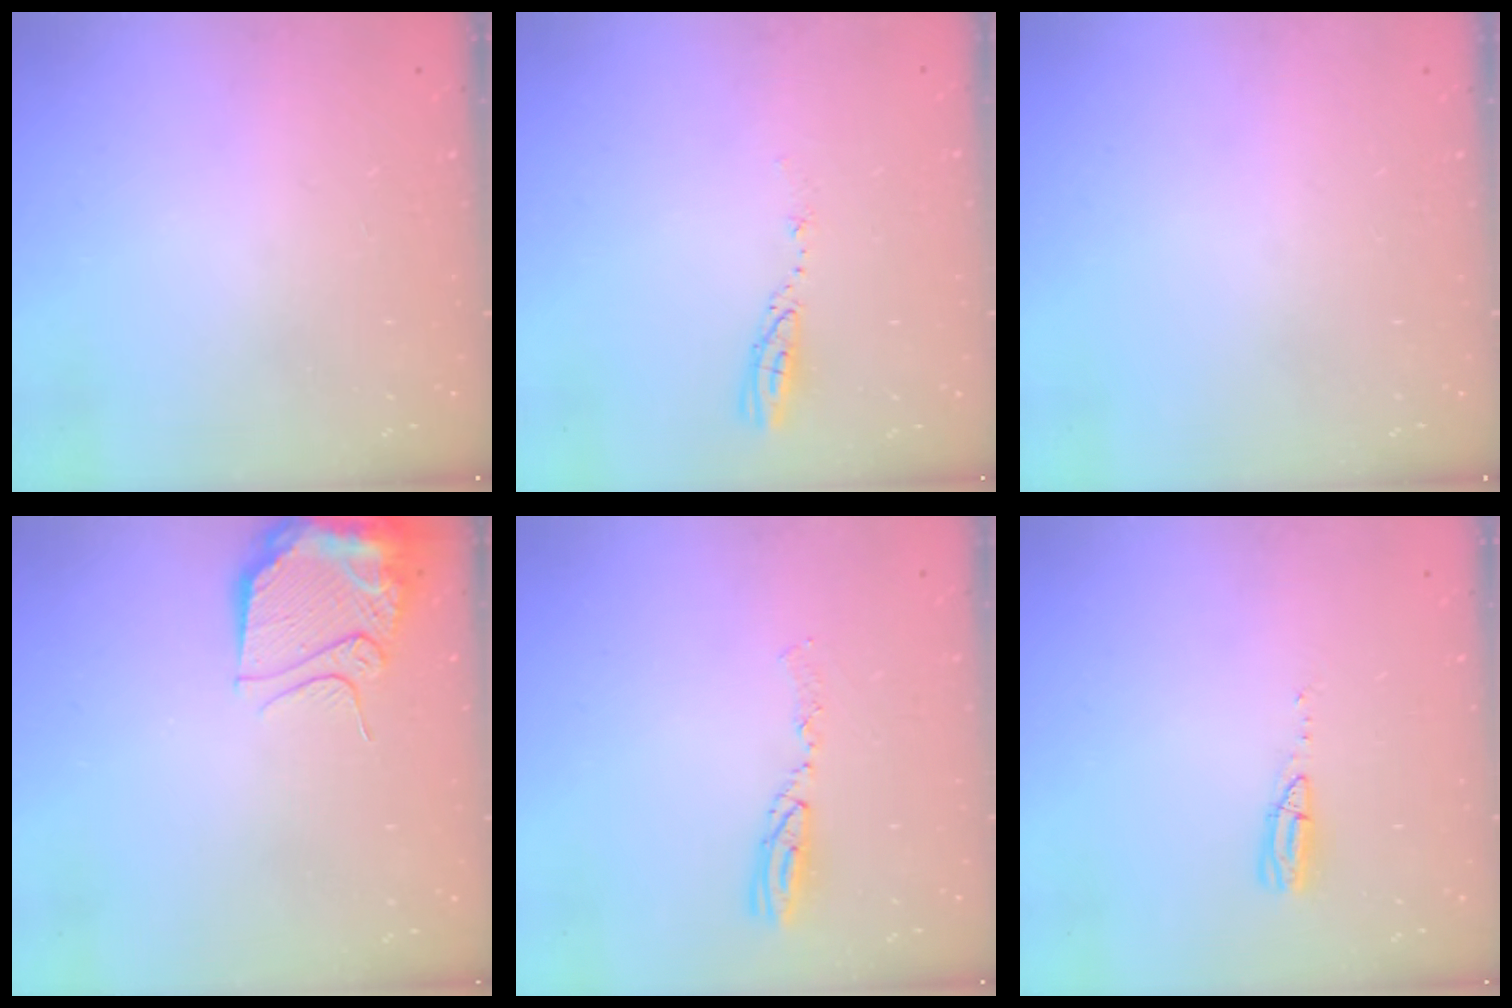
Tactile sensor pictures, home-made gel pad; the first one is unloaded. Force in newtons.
{"total": 3.7, "press": 3.7, "slide": 0.3}
{"total": 0.0}
{"total": 11.5, "press": 11.4, "slide": 1.6}
{"total": 7.7, "press": 7.7, "slide": 0.7}
{"total": 5.6, "press": 5.1, "slide": 2.3}